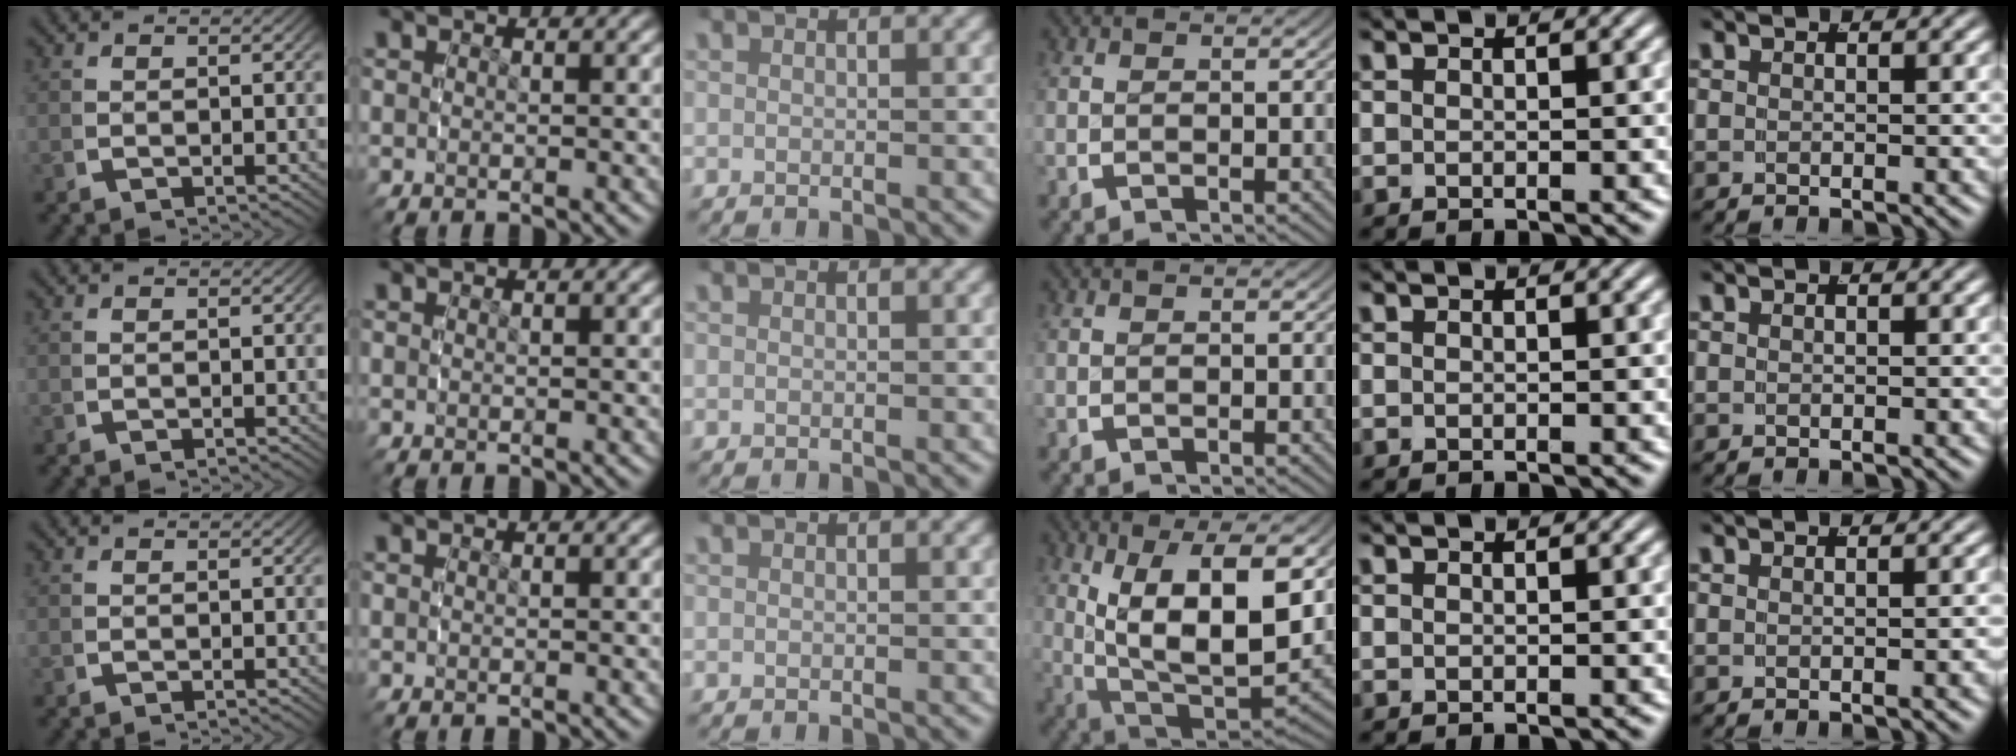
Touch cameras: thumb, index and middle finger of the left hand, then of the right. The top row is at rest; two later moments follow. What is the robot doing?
{"motion": "grasp_and_lifting", "object": "camera"}